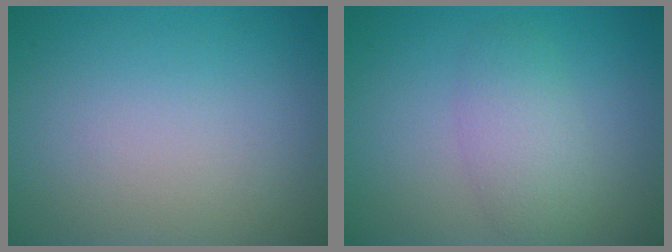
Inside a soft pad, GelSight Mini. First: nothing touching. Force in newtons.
{"total": 3.2, "press": 3.2, "slide": 0.0}